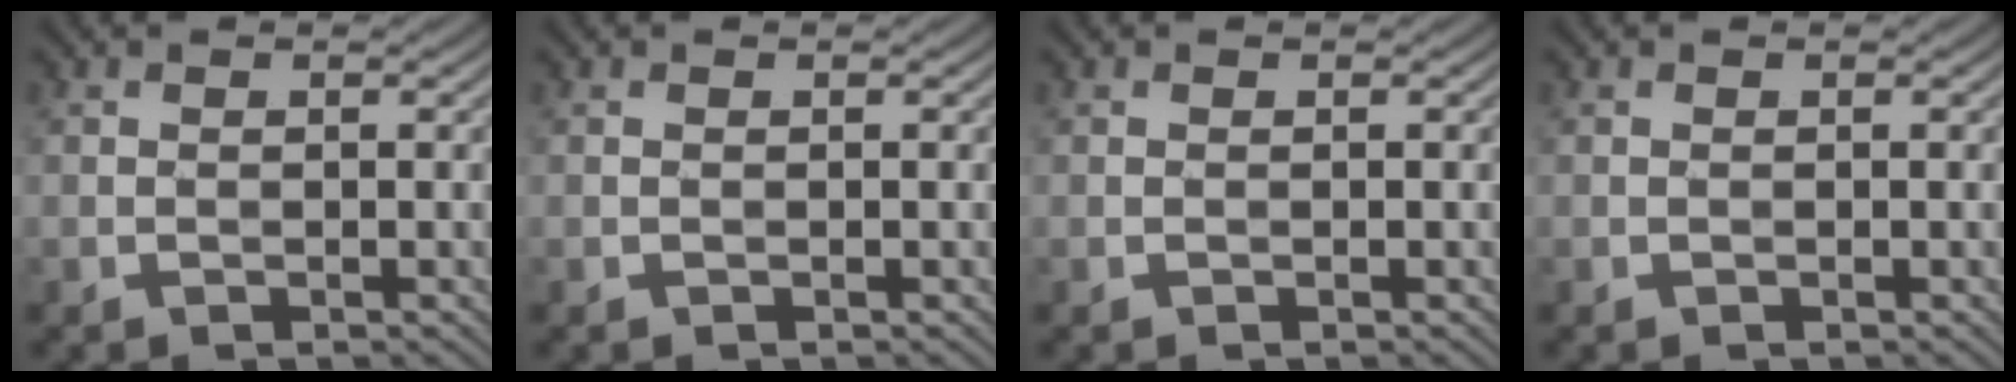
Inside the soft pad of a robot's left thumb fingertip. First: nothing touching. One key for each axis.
{"total": 0.0}
{"total": 0.0}
{"total": 0.0}